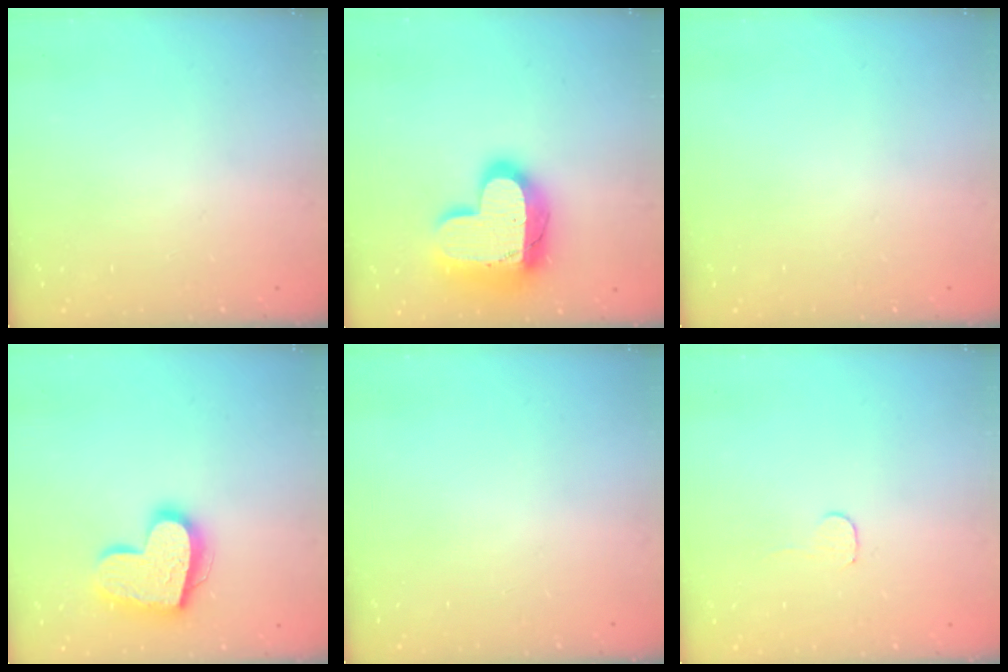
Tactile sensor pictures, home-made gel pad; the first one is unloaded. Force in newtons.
{"total": 20.0, "press": 20.0, "slide": 1.6}
{"total": 0.0}
{"total": 17.6, "press": 17.6, "slide": 1.4}
{"total": 0.0}
{"total": 3.2, "press": 3.1, "slide": 0.3}